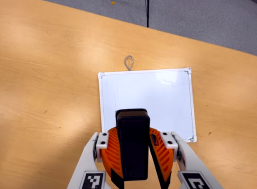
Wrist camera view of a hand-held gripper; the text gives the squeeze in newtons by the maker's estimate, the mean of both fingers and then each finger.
{"total": 9.5, "left": 9.8, "right": 9.2}